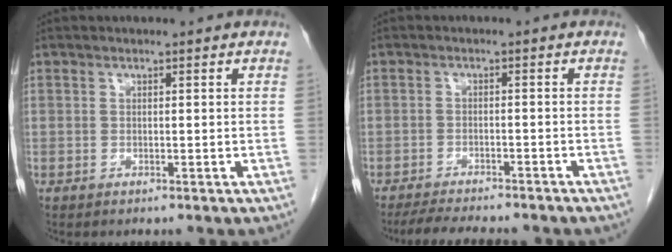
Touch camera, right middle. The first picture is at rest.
{"total": 11.5, "force": [-10.1, 2.1, 5.1], "torque": [-0.071, -0.010, -0.134]}